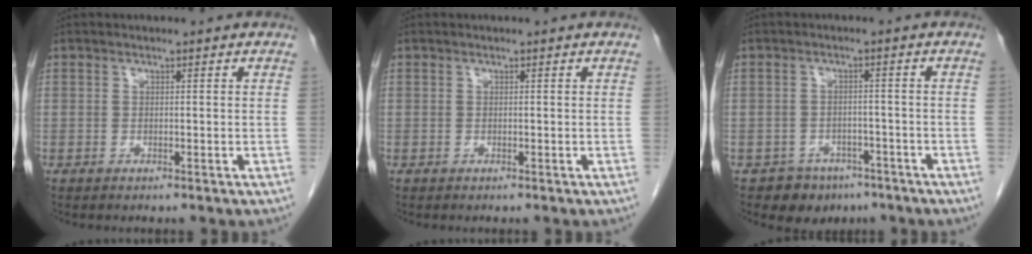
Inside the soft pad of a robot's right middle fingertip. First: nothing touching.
{"total": 0.0}
{"total": 5.2, "force": [-3.7, 3.7, 0.7], "torque": [-0.004, 0.013, -0.047]}